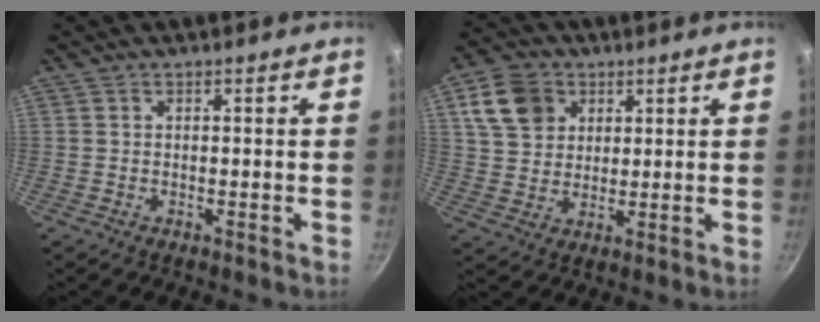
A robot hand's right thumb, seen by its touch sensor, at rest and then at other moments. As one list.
[{"total": 10.0, "force": [4.0, 7.9, 4.7], "torque": [-0.064, 0.003, 0.072]}]